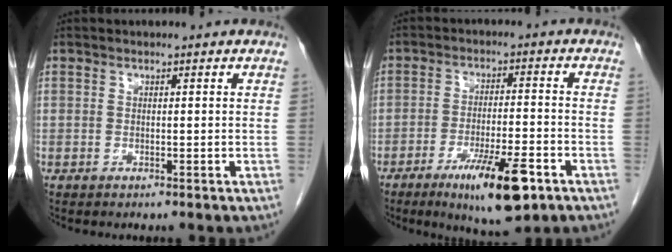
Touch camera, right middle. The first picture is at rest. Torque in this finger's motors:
{"motor_torque": [1.32, -0.81, 0.47, 0.14]}